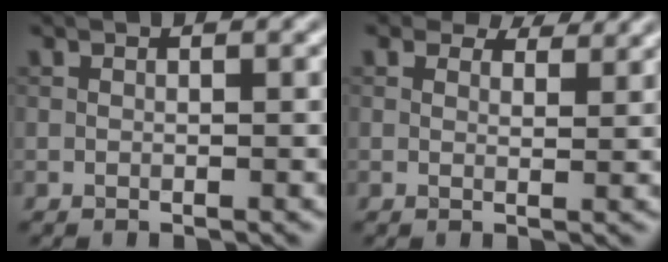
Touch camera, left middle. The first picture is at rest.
{"total": 3.5, "force": [3.0, 1.3, 1.3], "torque": [-0.021, -0.004, 0.035]}